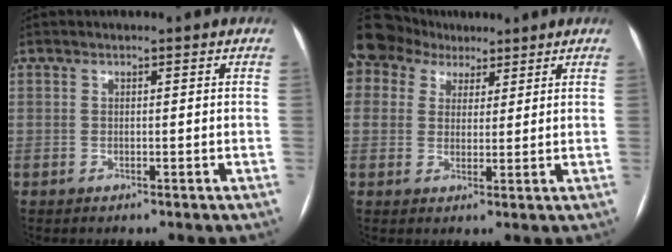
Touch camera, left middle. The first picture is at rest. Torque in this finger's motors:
{"motor_torque": [1.27, -0.87, 1.06, 0.21]}